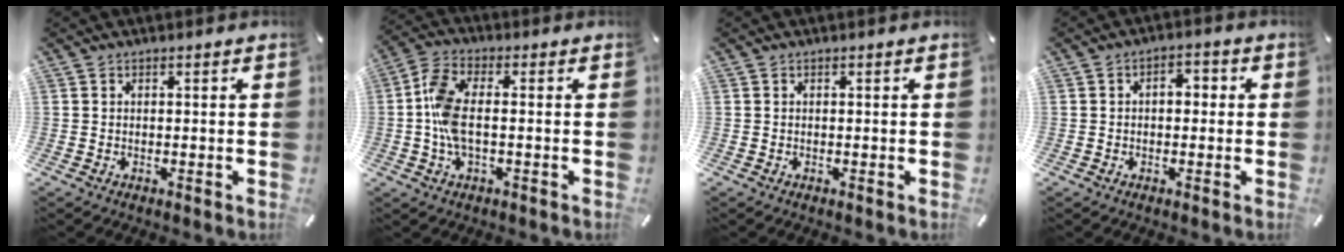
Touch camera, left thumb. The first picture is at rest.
{"total": 8.1, "force": [-0.7, 3.5, 7.2], "torque": [-0.166, -0.009, -0.015]}
{"total": 0.0}
{"total": 3.4, "force": [-0.4, 2.3, 2.5], "torque": [-0.041, 0.012, -0.014]}